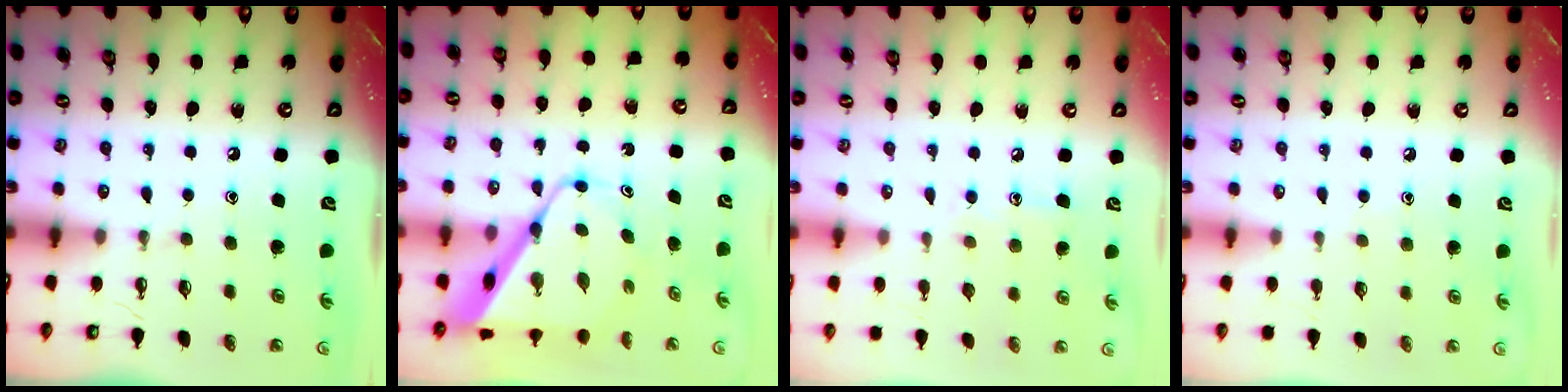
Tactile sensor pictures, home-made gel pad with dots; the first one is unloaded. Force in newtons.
{"total": 11.4, "press": 11.4, "slide": 1.0}
{"total": 7.3, "press": 7.3, "slide": 0.4}
{"total": 4.6, "press": 4.6, "slide": 0.5}